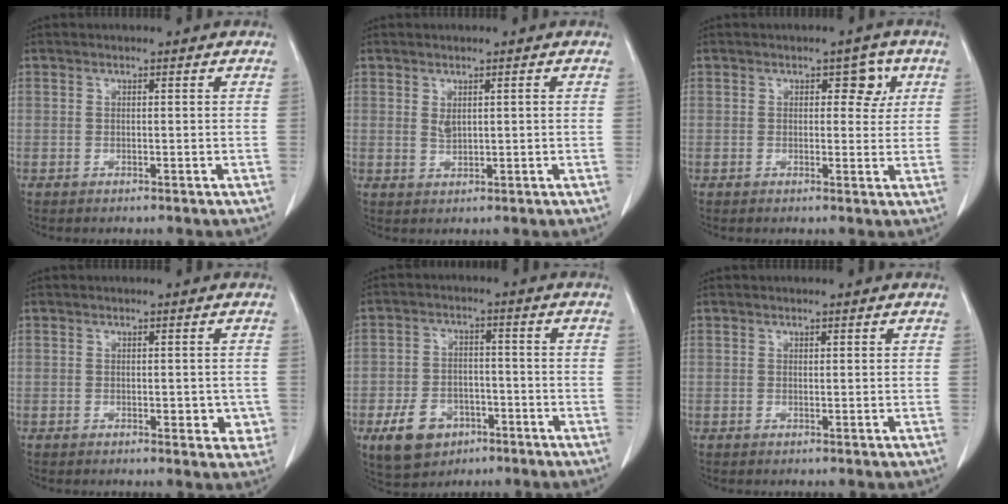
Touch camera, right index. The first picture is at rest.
{"total": 1.7, "force": [0.5, 0.7, 1.4], "torque": [-0.027, -0.001, 0.015]}
{"total": 3.6, "force": [1.3, 2.2, 2.5], "torque": [-0.021, 0.009, 0.015]}
{"total": 3.7, "force": [-0.9, 2.0, 3.0], "torque": [-0.019, -0.001, -0.008]}
{"total": 8.0, "force": [-4.0, 5.7, 3.9], "torque": [-0.080, 0.006, -0.059]}
{"total": 0.0}